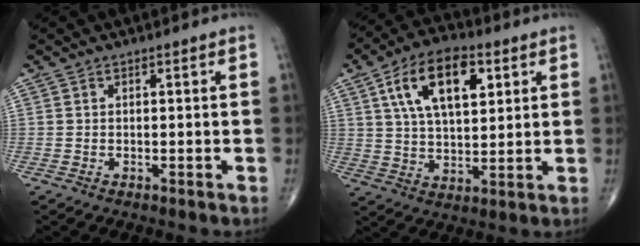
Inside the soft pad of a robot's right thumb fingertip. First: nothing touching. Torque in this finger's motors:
{"motor_torque": [0.78, 3.84, 1.27, 0.52, 0.35]}